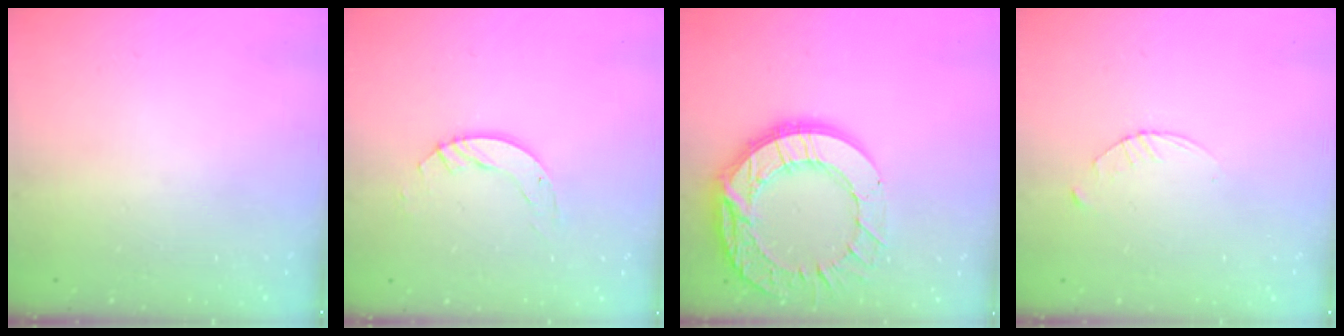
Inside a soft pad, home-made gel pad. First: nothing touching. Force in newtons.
{"total": 5.6, "press": 5.5, "slide": 0.5}
{"total": 22.1, "press": 22.0, "slide": 2.0}
{"total": 2.9, "press": 2.9, "slide": 0.4}